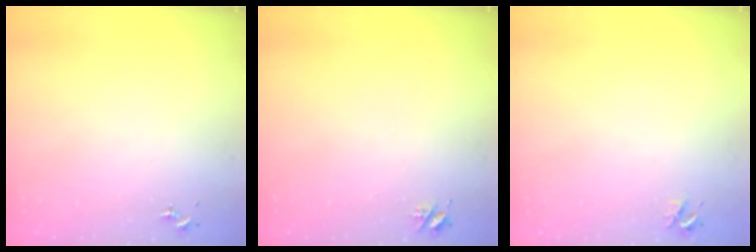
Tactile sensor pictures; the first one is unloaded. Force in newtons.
{"total": 3.5, "press": 3.4, "slide": 0.5}
{"total": 3.2, "press": 3.1, "slide": 0.5}